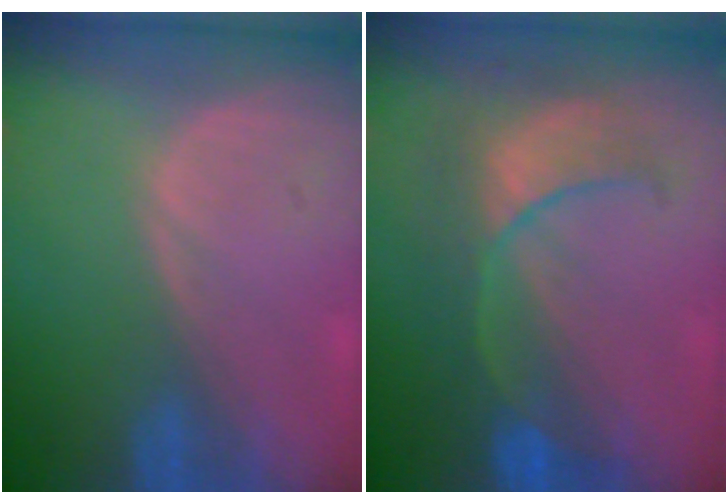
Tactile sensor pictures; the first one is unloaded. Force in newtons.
{"total": 8.1, "press": 8.0, "slide": 1.5}